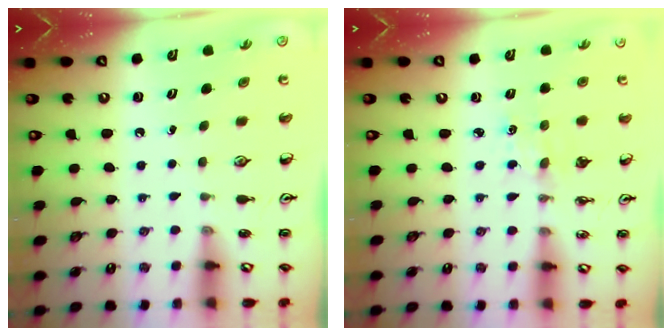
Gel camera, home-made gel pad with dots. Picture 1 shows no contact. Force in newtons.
{"total": 2.8, "press": 2.8, "slide": 0.3}